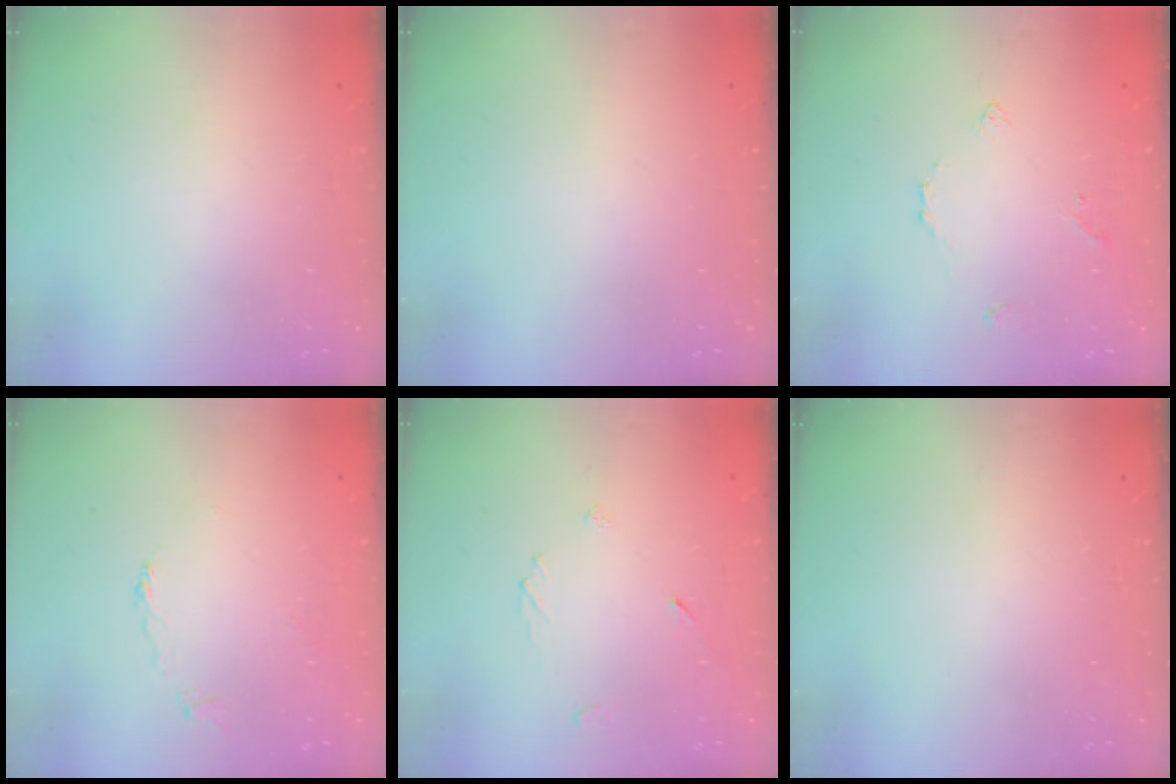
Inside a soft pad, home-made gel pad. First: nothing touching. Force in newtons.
{"total": 0.0}
{"total": 3.6, "press": 3.5, "slide": 0.8}
{"total": 2.2, "press": 2.2, "slide": 0.4}
{"total": 2.3, "press": 2.3, "slide": 0.2}
{"total": 0.0}